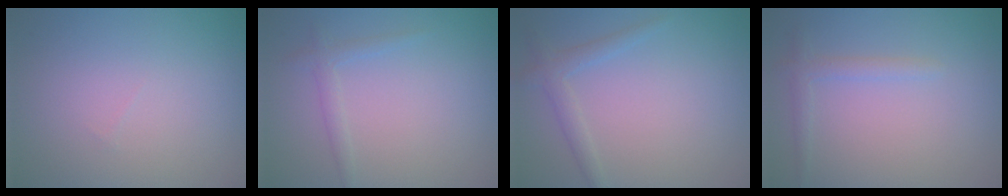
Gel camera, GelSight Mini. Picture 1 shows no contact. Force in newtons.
{"total": 1.3, "press": 1.3, "slide": 0.0}
{"total": 1.8, "press": 1.8, "slide": 0.1}
{"total": 1.4, "press": 1.4, "slide": 0.1}